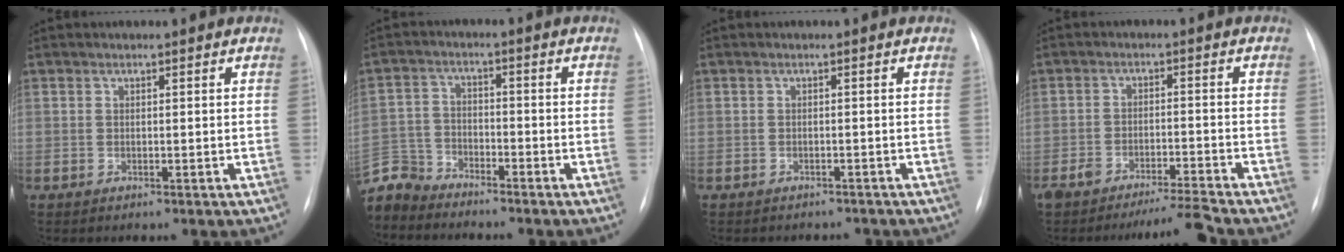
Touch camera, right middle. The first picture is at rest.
{"total": 7.8, "force": [-7.5, 2.1, -0.2], "torque": [-0.005, 0.005, -0.153]}
{"total": 3.9, "force": [-3.6, 1.6, 0.4], "torque": [0.000, 0.004, -0.040]}
{"total": 5.4, "force": [-5.0, -0.7, 2.0], "torque": [-0.033, -0.008, -0.087]}